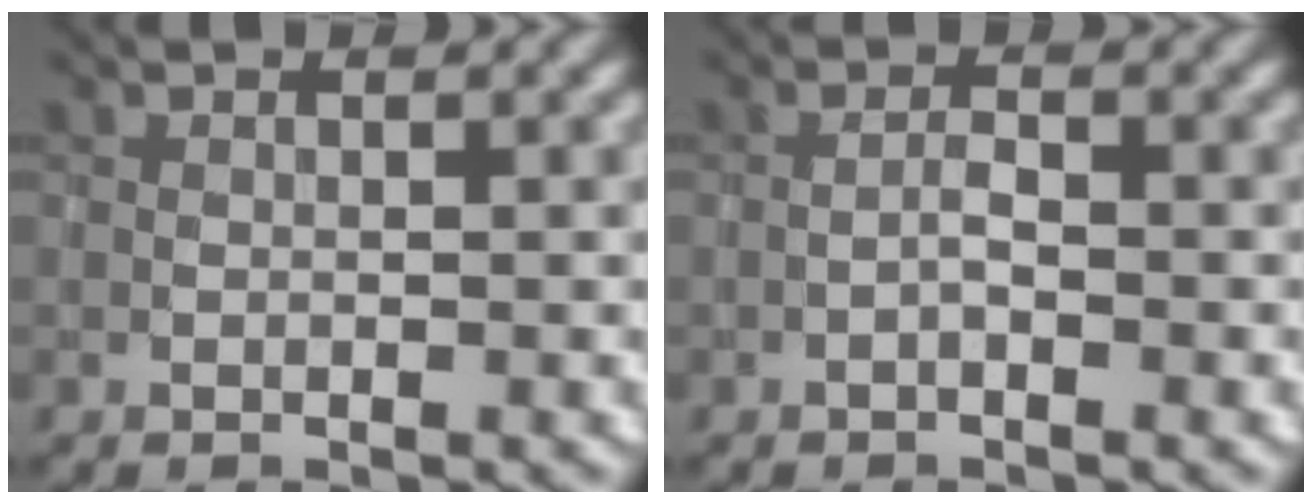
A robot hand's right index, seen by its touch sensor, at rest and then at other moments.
{"total": 1.1, "force": [-0.6, 0.3, 0.9], "torque": [-0.018, 0.004, -0.012]}